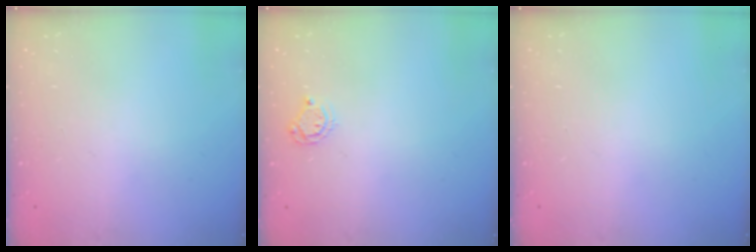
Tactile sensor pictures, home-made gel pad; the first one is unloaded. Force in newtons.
{"total": 5.7, "press": 5.7, "slide": 0.2}
{"total": 0.0}